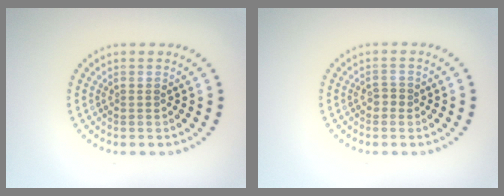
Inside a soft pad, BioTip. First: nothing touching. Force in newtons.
{"total": 1.0, "press": 0.9, "slide": 0.4}